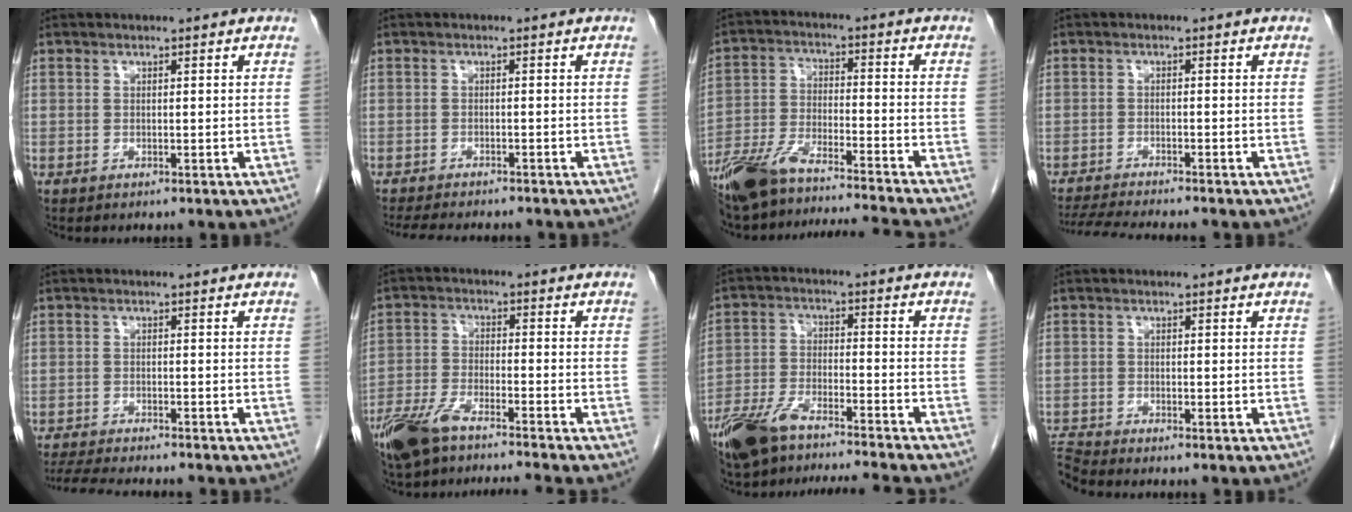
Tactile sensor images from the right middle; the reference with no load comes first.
{"total": 10.3, "force": [-9.2, 2.0, 4.2], "torque": [-0.065, -0.014, -0.124]}
{"total": 14.7, "force": [-13.1, 0.0, 6.7], "torque": [-0.133, 0.001, -0.230]}
{"total": 8.7, "force": [-7.9, -0.2, 3.7], "torque": [-0.054, -0.016, -0.125]}
{"total": 10.5, "force": [-9.4, 1.0, 4.5], "torque": [-0.066, -0.016, -0.138]}
{"total": 9.3, "force": [-7.9, 0.3, 4.8], "torque": [-0.095, -0.016, -0.146]}
{"total": 12.5, "force": [-11.0, 0.7, 5.8], "torque": [-0.113, -0.001, -0.193]}
{"total": 2.8, "force": [-2.6, -1.1, 0.0], "torque": [-0.006, -0.015, -0.050]}